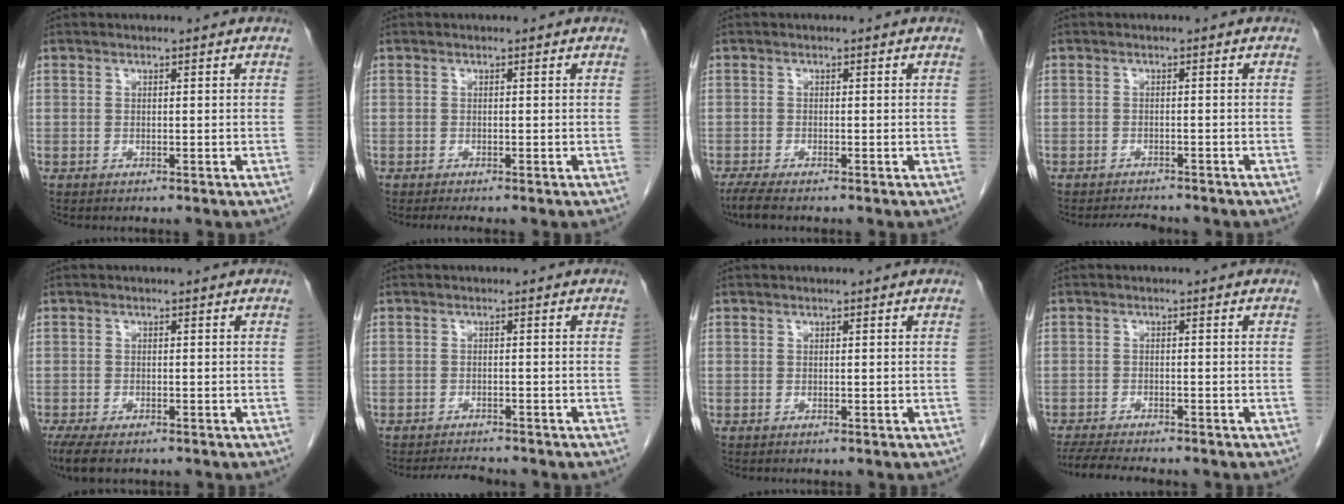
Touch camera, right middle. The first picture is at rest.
{"total": 1.5, "force": [-1.2, -0.1, 0.8], "torque": [-0.012, -0.002, -0.017]}
{"total": 2.7, "force": [-2.2, 0.2, 1.6], "torque": [-0.036, -0.009, -0.040]}
{"total": 3.1, "force": [-3.0, 0.6, 0.6], "torque": [-0.012, -0.009, -0.045]}
{"total": 5.8, "force": [-4.3, 2.0, 3.3], "torque": [-0.057, -0.014, -0.067]}
{"total": 3.0, "force": [-3.0, 0.2, 0.4], "torque": [-0.011, -0.012, -0.047]}
{"total": 0.0}
{"total": 7.4, "force": [-6.6, 0.8, 3.3], "torque": [-0.052, -0.017, -0.105]}